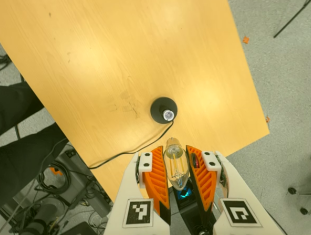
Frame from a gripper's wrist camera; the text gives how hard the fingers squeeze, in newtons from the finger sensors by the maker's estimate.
{"total": 12.6, "left": 13.3, "right": 12.0}